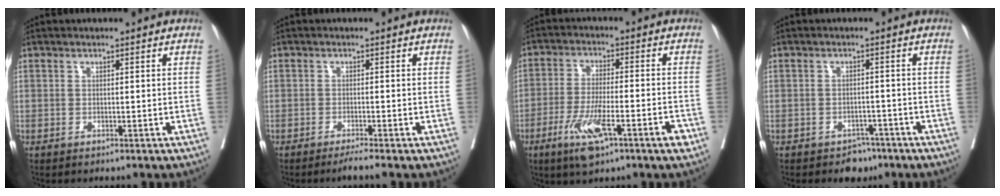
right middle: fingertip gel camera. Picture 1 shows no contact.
{"total": 2.0, "force": [-1.6, -0.7, 1.0], "torque": [-0.021, -0.004, -0.030]}
{"total": 10.2, "force": [-5.1, 1.6, 8.7], "torque": [-0.152, -0.017, -0.084]}
{"total": 3.1, "force": [-2.3, 2.0, 0.8], "torque": [-0.011, 0.006, -0.027]}